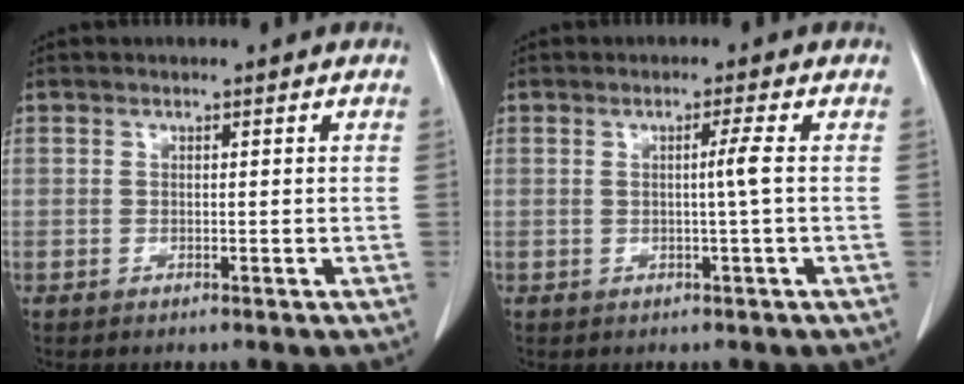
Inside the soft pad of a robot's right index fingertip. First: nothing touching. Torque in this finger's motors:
{"motor_torque": [0.15, 0.01, 0.03, 0.02]}